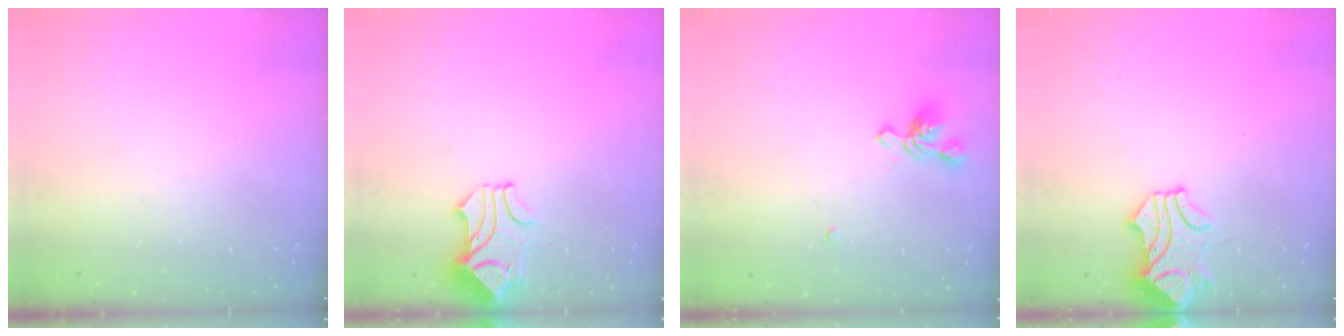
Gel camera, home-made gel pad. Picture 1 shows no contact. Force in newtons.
{"total": 1.9, "press": 1.4, "slide": 1.2}
{"total": 1.5, "press": 1.1, "slide": 1.0}
{"total": 1.9, "press": 1.8, "slide": 0.6}